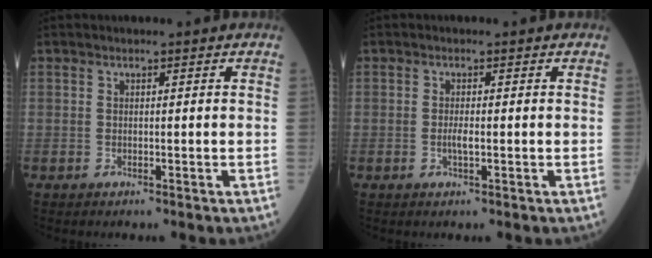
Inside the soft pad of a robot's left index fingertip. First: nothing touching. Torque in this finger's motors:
{"motor_torque": [0.38, 0.18, 0.01, 0.01]}